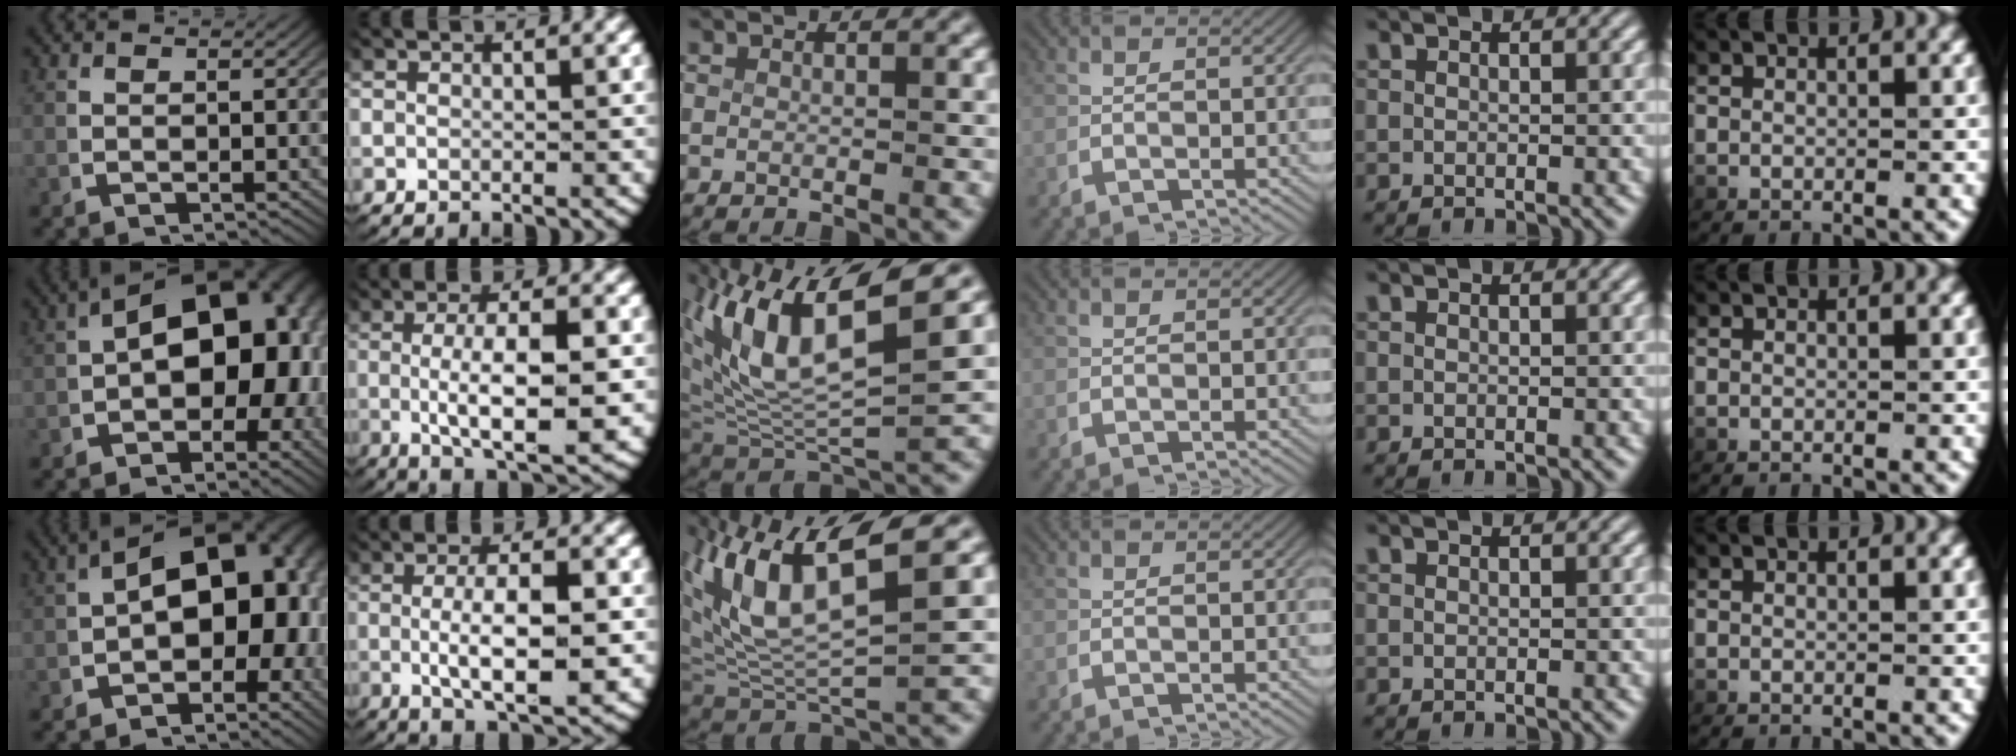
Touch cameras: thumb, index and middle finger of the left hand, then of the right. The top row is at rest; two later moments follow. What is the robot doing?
{"motion": "lift_and_place", "object": "ribbon"}